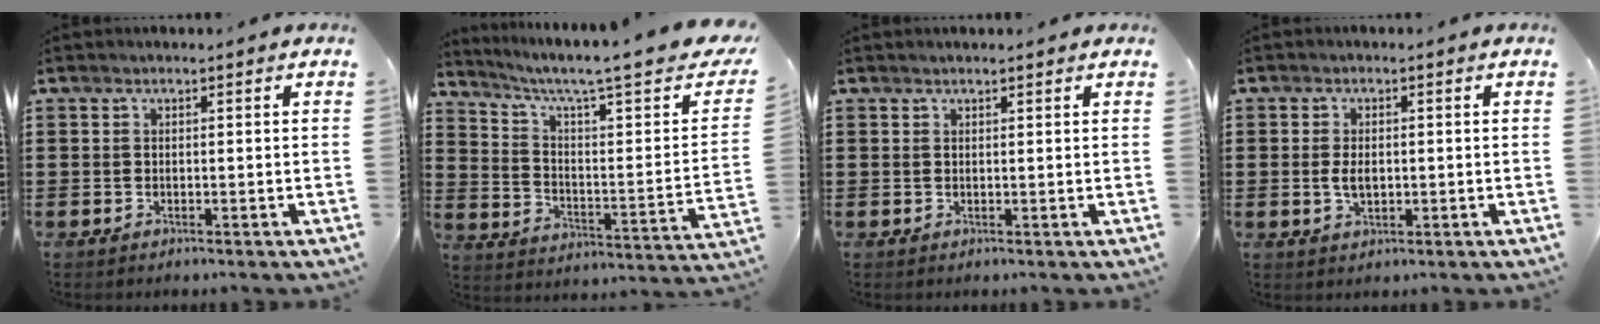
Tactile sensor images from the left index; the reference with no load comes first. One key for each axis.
{"total": 6.3, "fx": 4.3, "fy": 0.5, "fz": 4.7, "tx": -0.098, "ty": -0.036, "tz": 0.062}
{"total": 0.6, "fx": 0.5, "fy": 0.1, "fz": 0.3, "tx": -0.006, "ty": 0.001, "tz": 0.010}
{"total": 3.0, "fx": 0.0, "fy": 1.7, "fz": 2.5, "tx": -0.055, "ty": 0.003, "tz": -0.003}